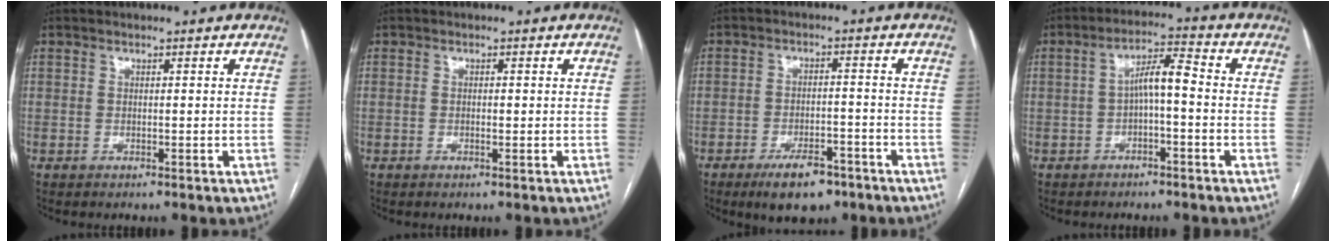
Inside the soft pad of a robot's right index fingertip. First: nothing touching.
{"total": 0.8, "force": [0.0, 0.3, 0.7], "torque": [-0.013, -0.001, 0.000]}
{"total": 7.4, "force": [-5.0, 3.0, 4.6], "torque": [-0.074, -0.003, -0.075]}
{"total": 5.3, "force": [-0.5, 1.2, 5.2], "torque": [-0.090, 0.024, -0.009]}